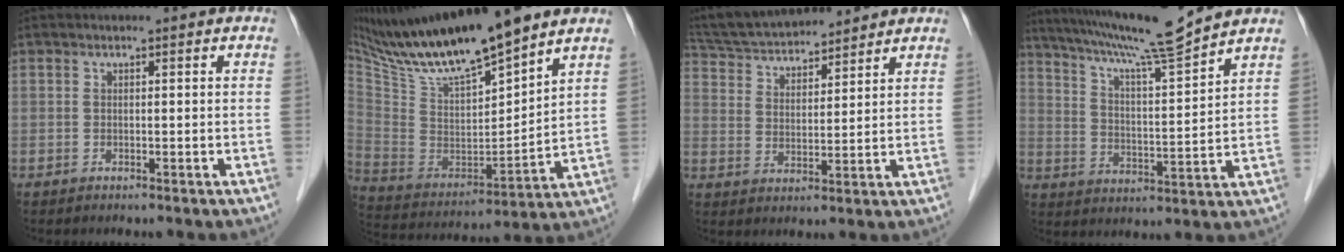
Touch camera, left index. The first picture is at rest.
{"total": 19.9, "force": [16.3, 1.9, 11.2], "torque": [-0.206, -0.004, 0.306]}
{"total": 14.9, "force": [13.7, 3.0, 5.1], "torque": [-0.098, 0.033, 0.240]}
{"total": 13.9, "force": [12.2, -1.4, 6.3], "torque": [-0.119, 0.000, 0.202]}